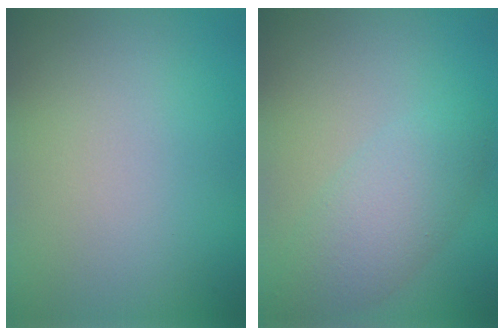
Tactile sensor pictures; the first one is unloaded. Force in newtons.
{"total": 3.9, "press": 3.9, "slide": 0.0}